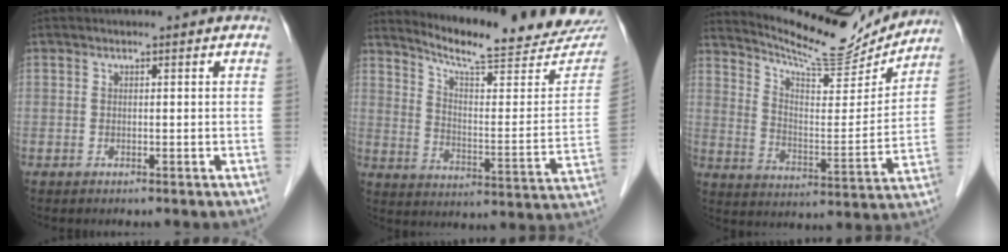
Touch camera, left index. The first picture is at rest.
{"total": 22.4, "force": [21.0, 1.4, 7.6], "torque": [-0.113, -0.086, 0.275]}
{"total": 16.3, "force": [15.7, 1.7, 3.9], "torque": [-0.073, -0.034, 0.234]}